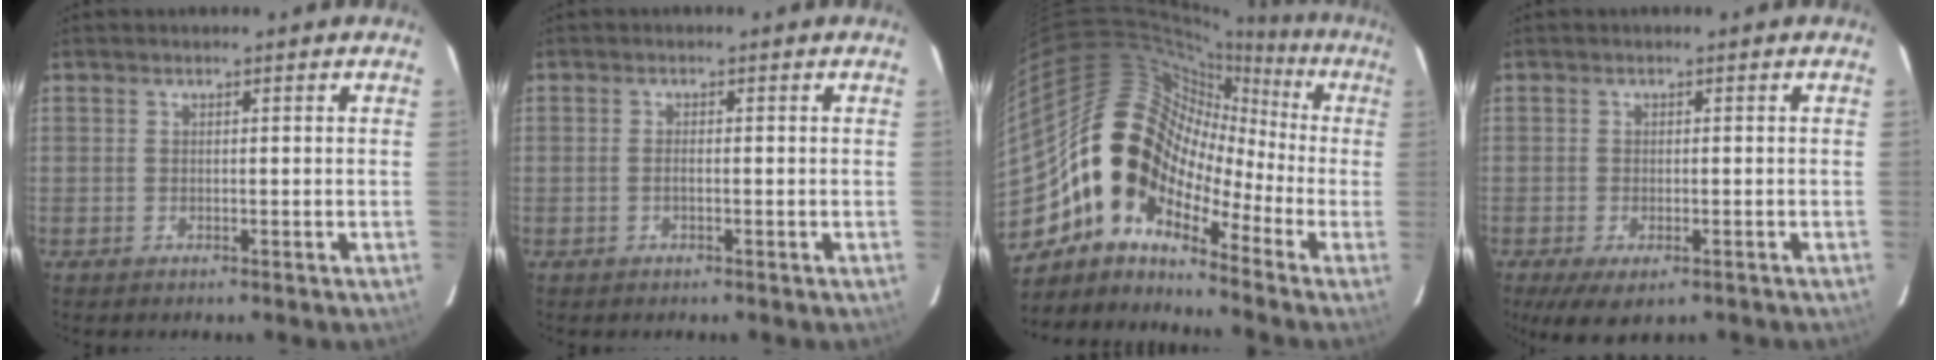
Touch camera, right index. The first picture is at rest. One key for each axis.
{"total": 1.0, "fx": -0.3, "fy": 0.3, "fz": 0.9, "tx": -0.018, "ty": 0.002, "tz": -0.007}
{"total": 14.2, "fx": -6.8, "fy": 9.9, "fz": 7.6, "tx": -0.124, "ty": 0.027, "tz": -0.152}
{"total": 6.3, "fx": -3.8, "fy": 2.6, "fz": 4.3, "tx": -0.087, "ty": -0.029, "tz": -0.056}